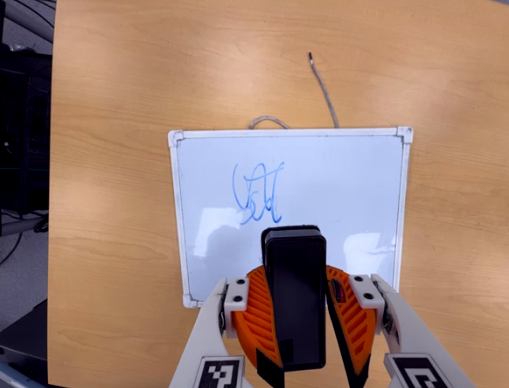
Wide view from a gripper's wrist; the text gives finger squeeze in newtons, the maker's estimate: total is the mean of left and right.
{"total": 11.9, "left": 11.2, "right": 12.6}